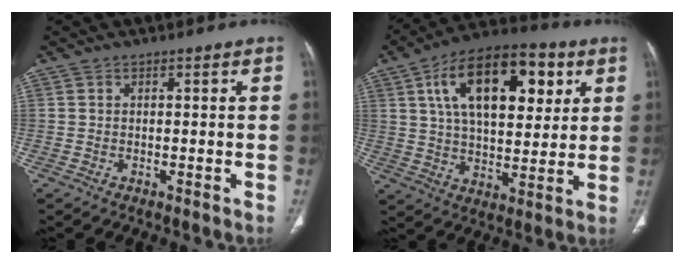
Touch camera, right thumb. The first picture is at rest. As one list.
[{"total": 21.7, "force": [7.7, 11.2, 16.9], "torque": [-0.237, -0.005, 0.120]}]